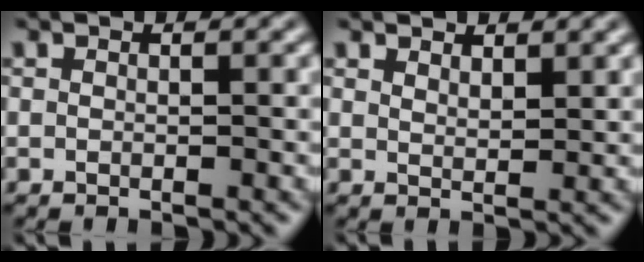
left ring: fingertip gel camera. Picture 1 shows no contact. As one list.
[{"total": 1.8, "force": [1.7, 0.5, 0.5], "torque": [-0.013, 0.002, 0.030]}]